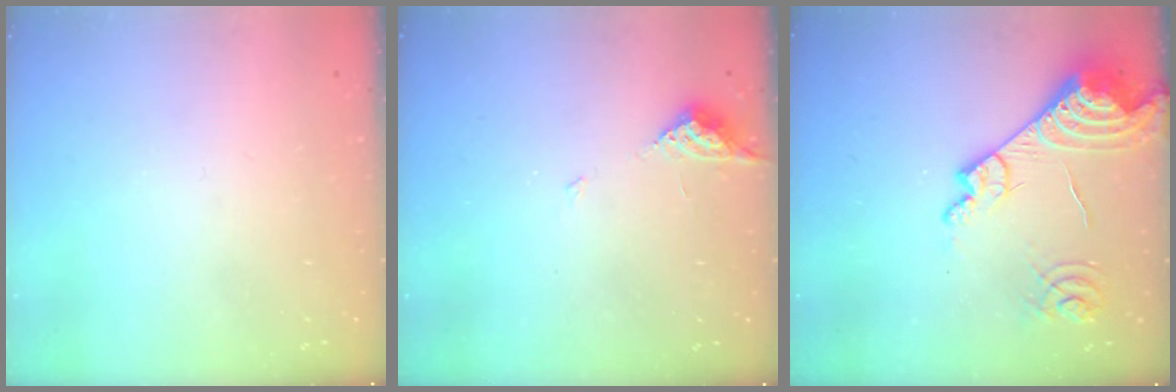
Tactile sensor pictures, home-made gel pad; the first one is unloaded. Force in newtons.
{"total": 5.0, "press": 5.0, "slide": 0.6}
{"total": 16.2, "press": 16.2, "slide": 1.4}